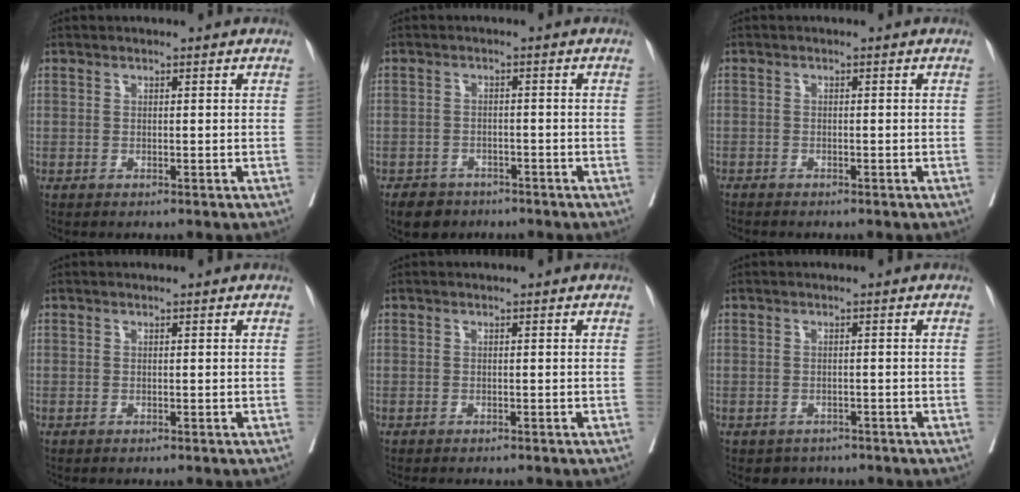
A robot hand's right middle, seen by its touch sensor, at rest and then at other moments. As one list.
[{"total": 4.5, "force": [-3.5, 2.7, 0.9], "torque": [-0.018, 0.003, -0.055]}, {"total": 1.6, "force": [-1.5, 0.5, 0.4], "torque": [-0.011, -0.002, -0.024]}, {"total": 0.0}, {"total": 1.9, "force": [-1.6, 0.6, 0.7], "torque": [-0.012, -0.004, -0.020]}, {"total": 3.2, "force": [-2.4, 2.0, 0.4], "torque": [-0.011, 0.003, -0.034]}]